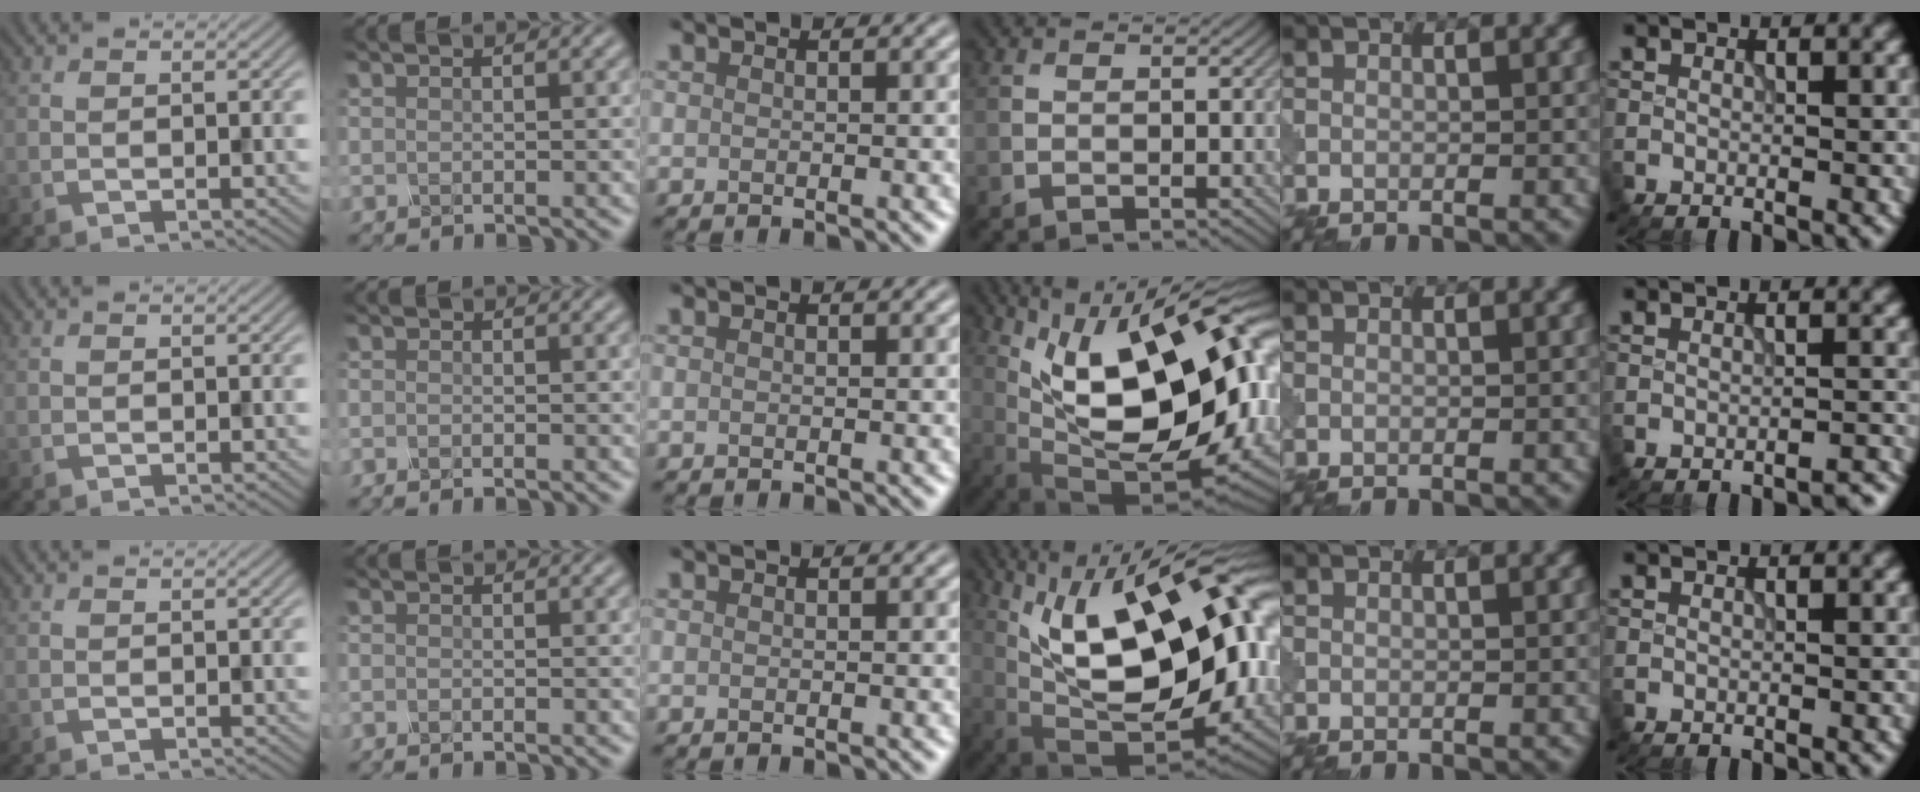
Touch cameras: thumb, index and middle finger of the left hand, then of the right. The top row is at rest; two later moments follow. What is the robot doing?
{"motion": "shake", "object": "sieve"}